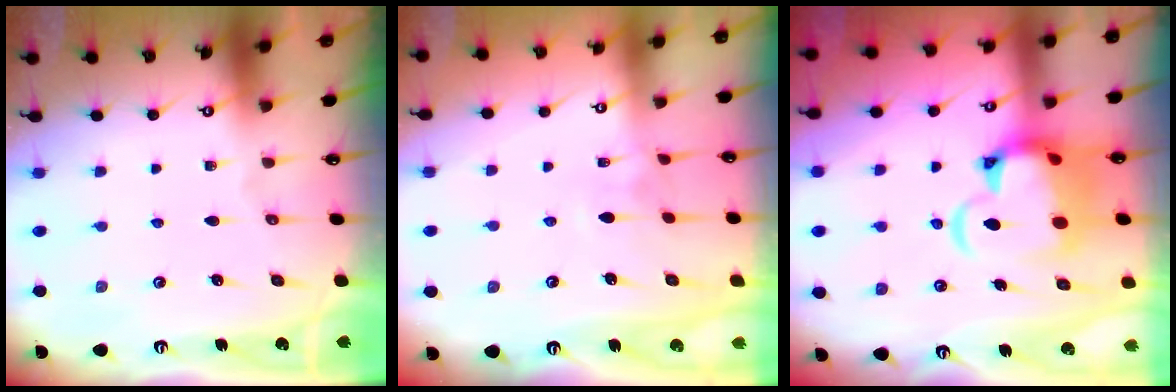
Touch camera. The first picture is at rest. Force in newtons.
{"total": 3.1, "press": 3.1, "slide": 0.2}
{"total": 10.1, "press": 9.7, "slide": 2.5}